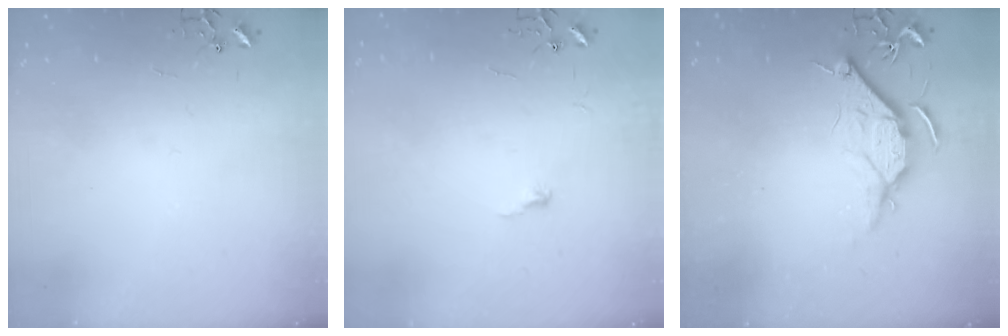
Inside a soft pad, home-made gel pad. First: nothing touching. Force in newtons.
{"total": 3.1, "press": 3.0, "slide": 0.4}
{"total": 9.7, "press": 9.7, "slide": 0.7}